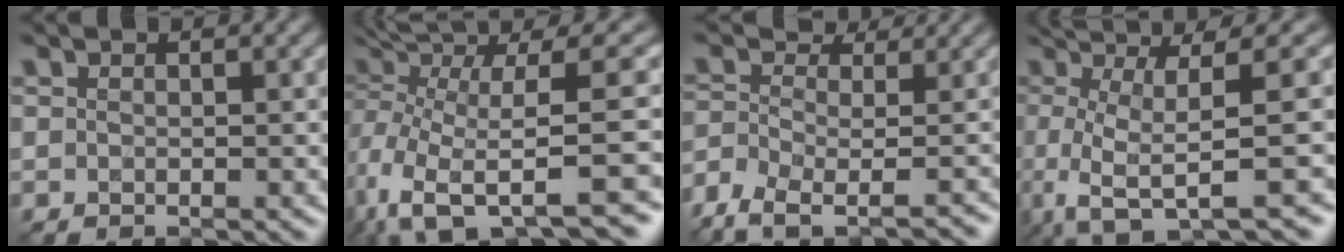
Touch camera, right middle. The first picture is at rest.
{"total": 11.8, "force": [-0.3, 3.7, 11.2], "torque": [-0.218, 0.014, 0.021]}
{"total": 5.6, "force": [-3.7, 2.5, 3.5], "torque": [-0.062, 0.003, -0.064]}
{"total": 8.6, "force": [-1.0, 1.7, 8.4], "torque": [-0.116, 0.007, -0.018]}